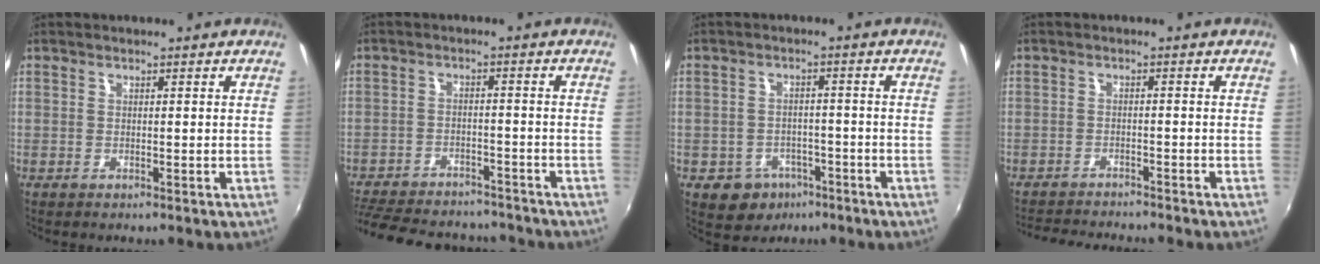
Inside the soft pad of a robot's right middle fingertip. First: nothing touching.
{"total": 19.5, "force": [-16.5, 7.0, 7.5], "torque": [-0.176, 0.001, -0.231]}
{"total": 6.7, "force": [-3.6, 5.4, 1.9], "torque": [-0.051, 0.010, -0.037]}
{"total": 6.7, "force": [-6.4, 0.2, 1.9], "torque": [-0.054, -0.012, -0.101]}